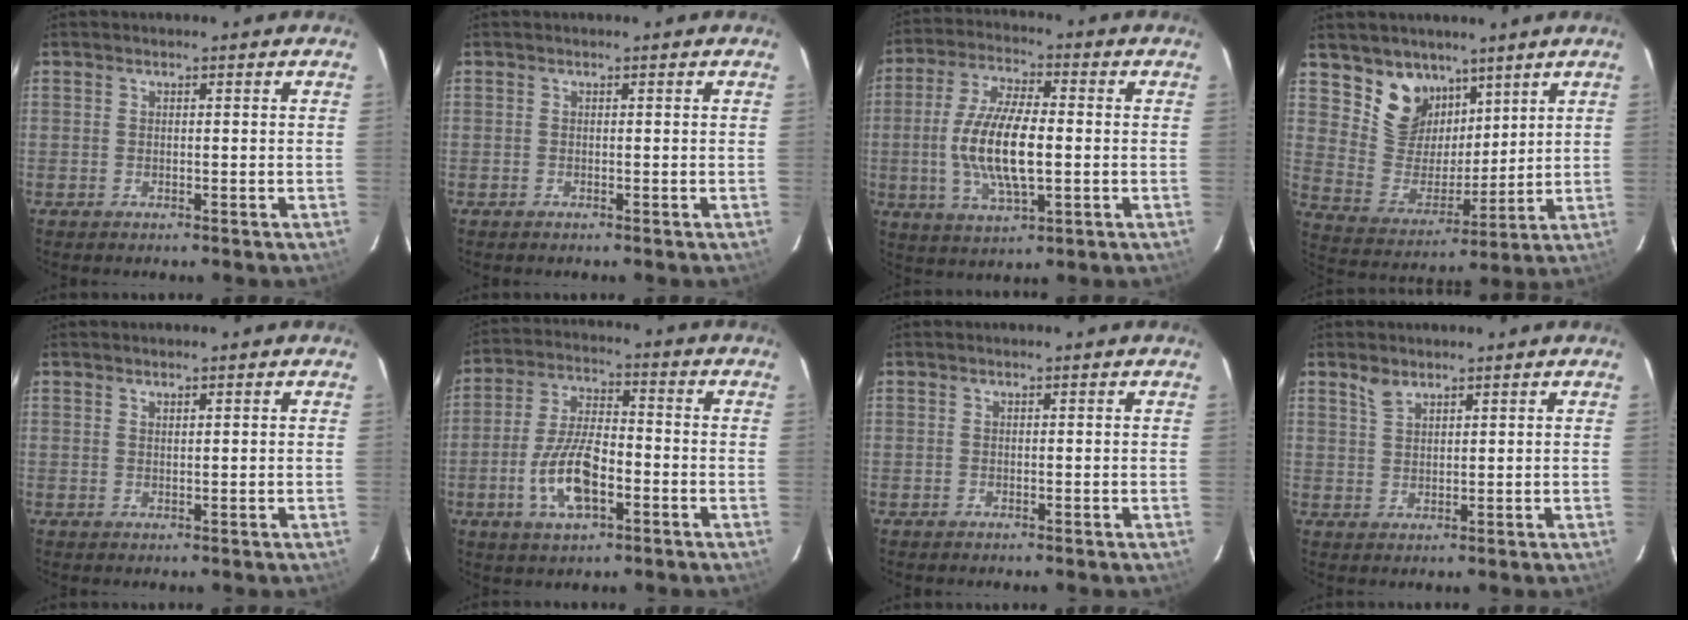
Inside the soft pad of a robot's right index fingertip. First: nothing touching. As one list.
[{"total": 0.0}, {"total": 13.5, "force": [-1.3, 4.7, 12.6], "torque": [-0.255, 0.000, -0.024]}, {"total": 11.7, "force": [7.6, 8.0, 3.8], "torque": [-0.077, -0.003, 0.156]}, {"total": 0.9, "force": [0.7, 0.2, 0.5], "torque": [-0.006, 0.002, 0.013]}, {"total": 11.4, "force": [-4.1, 4.7, 9.6], "torque": [-0.198, 0.001, -0.074]}, {"total": 0.0}, {"total": 2.9, "force": [2.2, 1.3, 1.3], "torque": [-0.022, 0.004, 0.044]}]